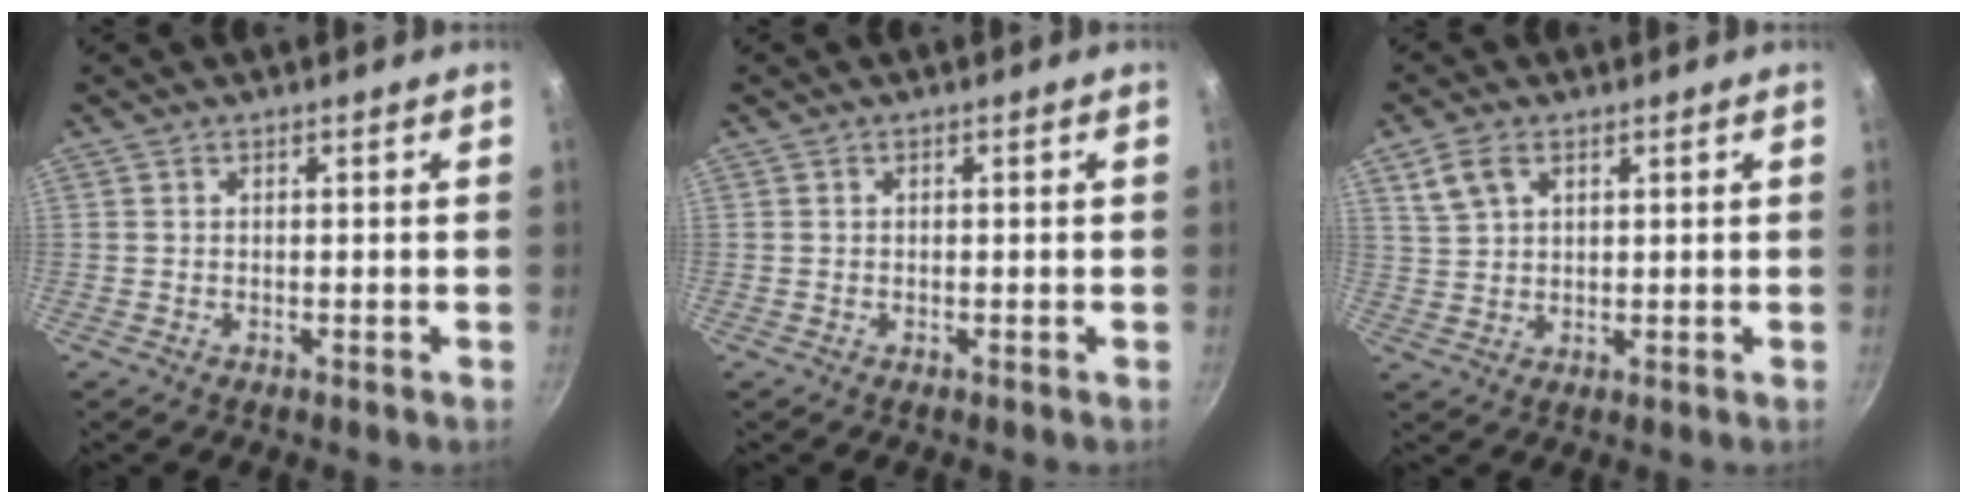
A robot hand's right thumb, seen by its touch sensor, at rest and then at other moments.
{"total": 0.0}
{"total": 5.4, "force": [2.7, 3.2, 3.3], "torque": [-0.058, 0.001, 0.057]}